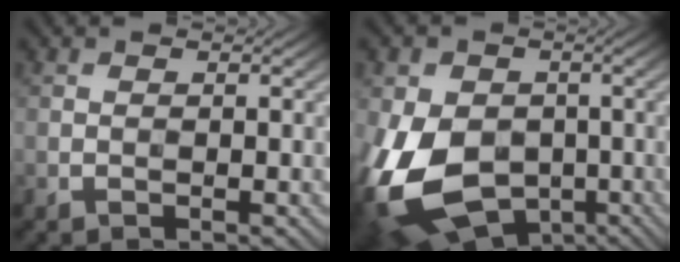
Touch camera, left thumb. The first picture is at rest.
{"total": 16.8, "force": [-4.7, 11.9, 11.0], "torque": [-0.241, -0.037, -0.077]}